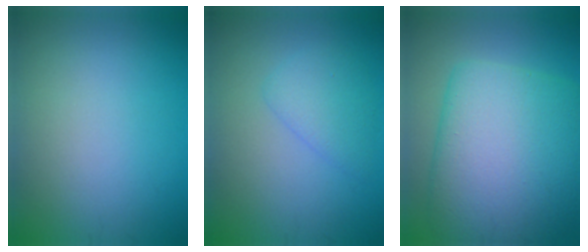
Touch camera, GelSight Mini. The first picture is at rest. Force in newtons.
{"total": 2.5, "press": 2.4, "slide": 0.2}
{"total": 12.5, "press": 12.5, "slide": 0.3}